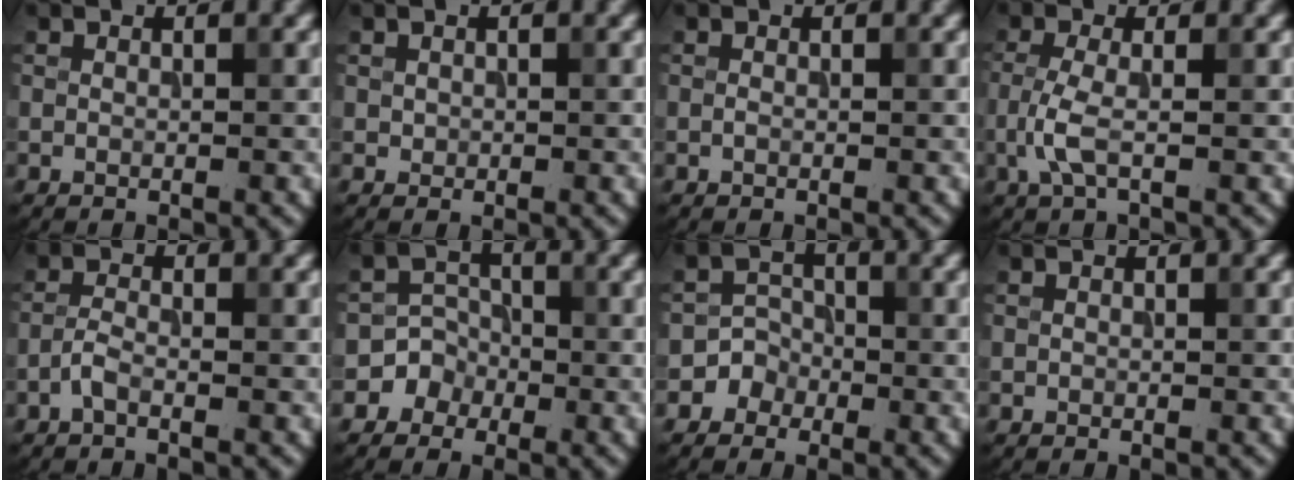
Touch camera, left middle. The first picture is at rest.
{"total": 0.5, "force": [0.1, 0.5, 0.1], "torque": [0.002, -0.003, 0.003]}
{"total": 0.0}
{"total": 2.5, "force": [-0.8, 0.7, 2.3], "torque": [-0.057, 0.003, -0.024]}
{"total": 1.3, "force": [-0.9, 0.3, 0.9], "torque": [-0.022, 0.003, -0.022]}
{"total": 3.3, "force": [-1.6, 2.9, 0.1], "torque": [0.039, 0.011, -0.038]}
{"total": 2.6, "force": [-1.4, 2.2, 0.0], "torque": [0.034, 0.013, -0.034]}
{"total": 0.0}